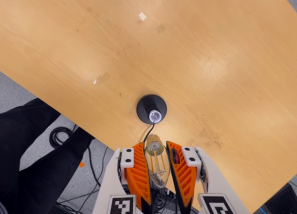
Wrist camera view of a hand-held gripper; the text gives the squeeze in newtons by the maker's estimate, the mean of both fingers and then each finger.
{"total": 19.9, "left": 21.1, "right": 18.8}